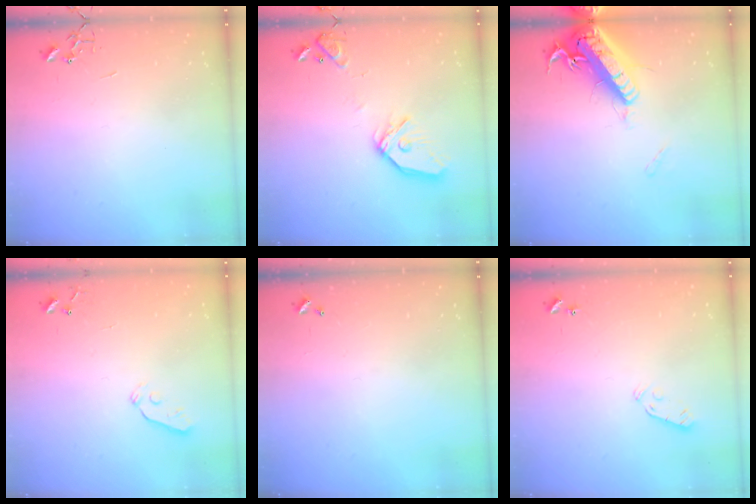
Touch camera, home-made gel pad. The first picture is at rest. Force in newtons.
{"total": 14.7, "press": 14.6, "slide": 1.9}
{"total": 20.1, "press": 19.7, "slide": 3.9}
{"total": 3.2, "press": 3.1, "slide": 0.6}
{"total": 0.0}
{"total": 3.8, "press": 3.7, "slide": 0.8}